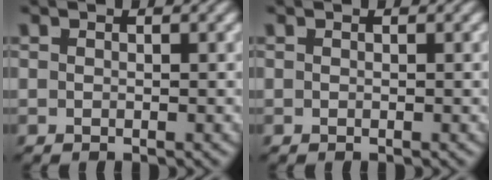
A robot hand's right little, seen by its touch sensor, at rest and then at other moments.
{"total": 0.0}